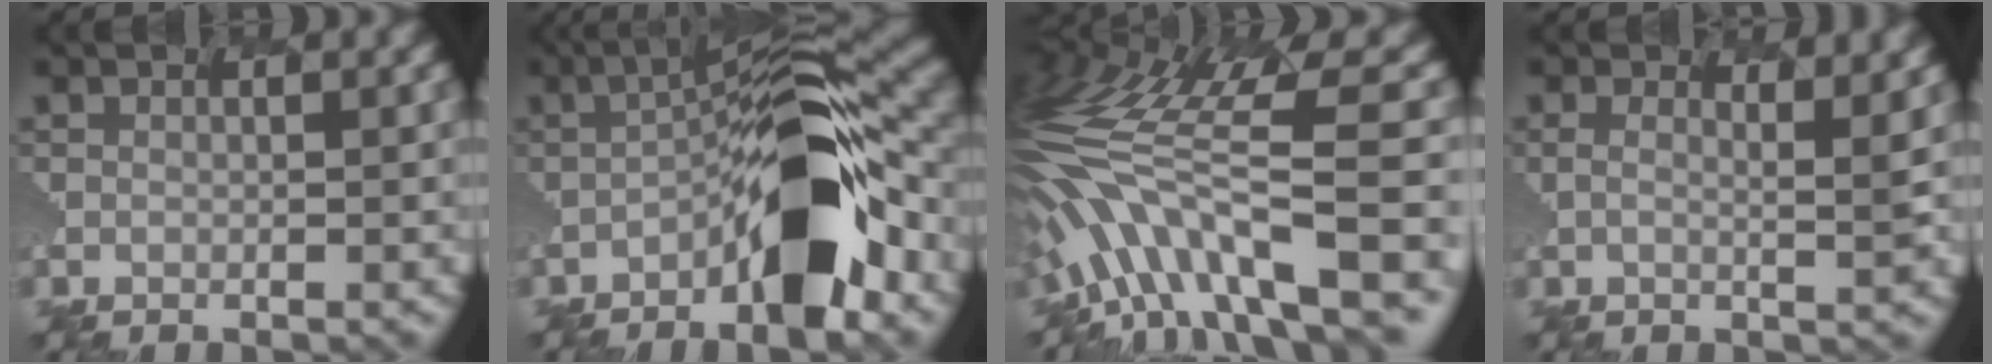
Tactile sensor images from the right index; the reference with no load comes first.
{"total": 9.3, "force": [-4.6, 2.7, 7.6], "torque": [-0.129, 0.026, -0.094]}
{"total": 9.6, "force": [-2.1, 3.7, 8.6], "torque": [-0.184, 0.041, -0.053]}
{"total": 2.0, "force": [1.6, 0.3, 1.2], "torque": [-0.010, 0.031, -0.010]}